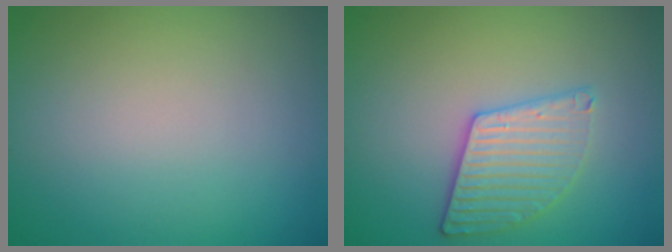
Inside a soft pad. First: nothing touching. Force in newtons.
{"total": 3.4, "press": 3.3, "slide": 1.0}